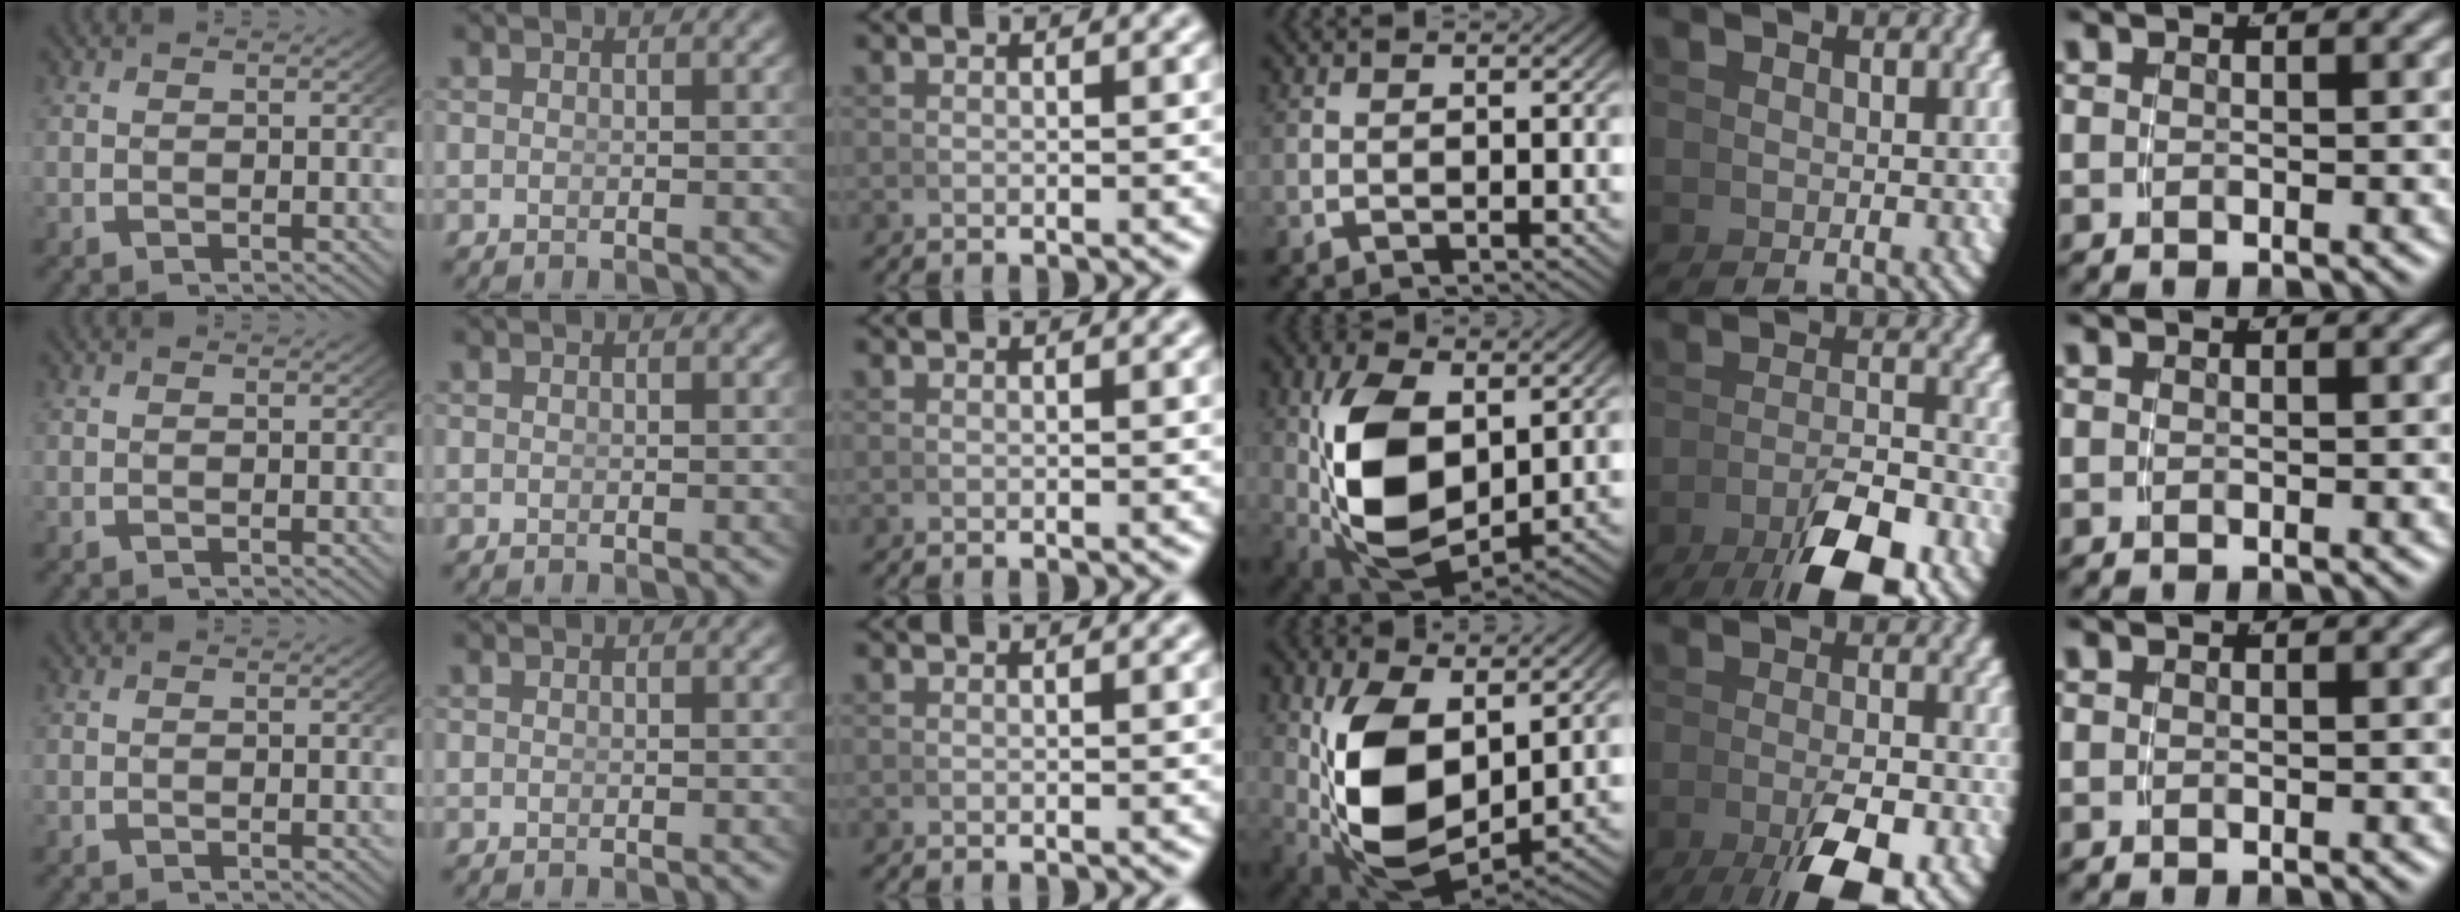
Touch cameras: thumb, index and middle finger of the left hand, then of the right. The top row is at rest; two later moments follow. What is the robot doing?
{"motion": "grasp_and_lifting", "object": "pen"}